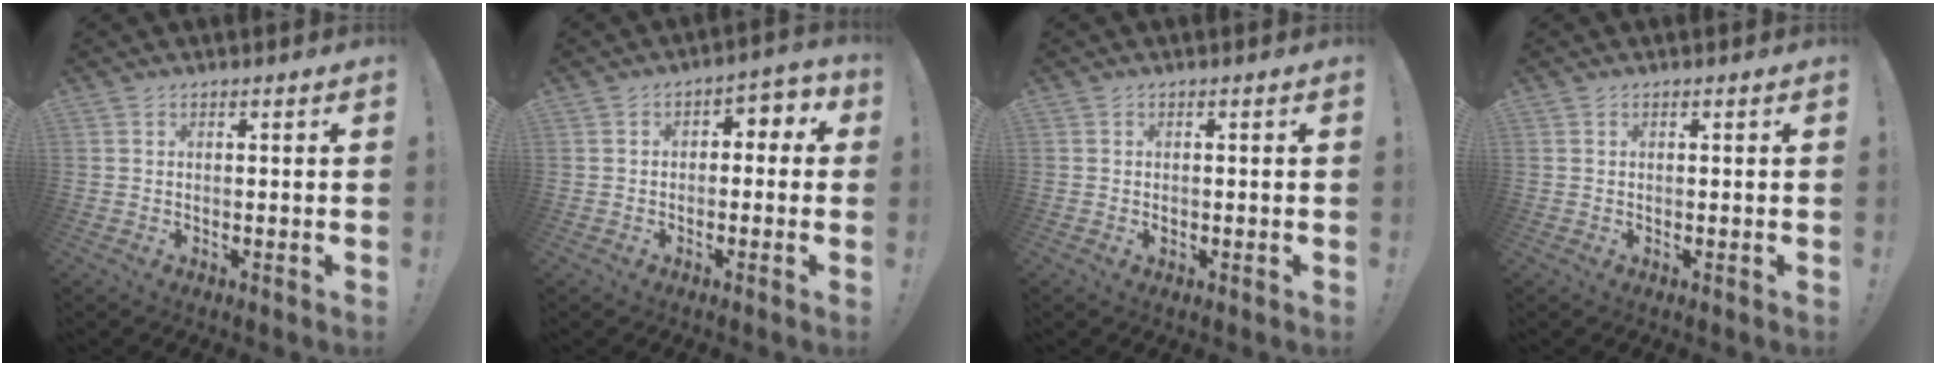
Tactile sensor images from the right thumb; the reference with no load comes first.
{"total": 3.7, "force": [-1.5, 2.7, 2.0], "torque": [-0.009, 0.009, -0.034]}
{"total": 0.7, "force": [-0.3, 0.6, 0.1], "torque": [0.000, 0.002, -0.005]}
{"total": 0.0}